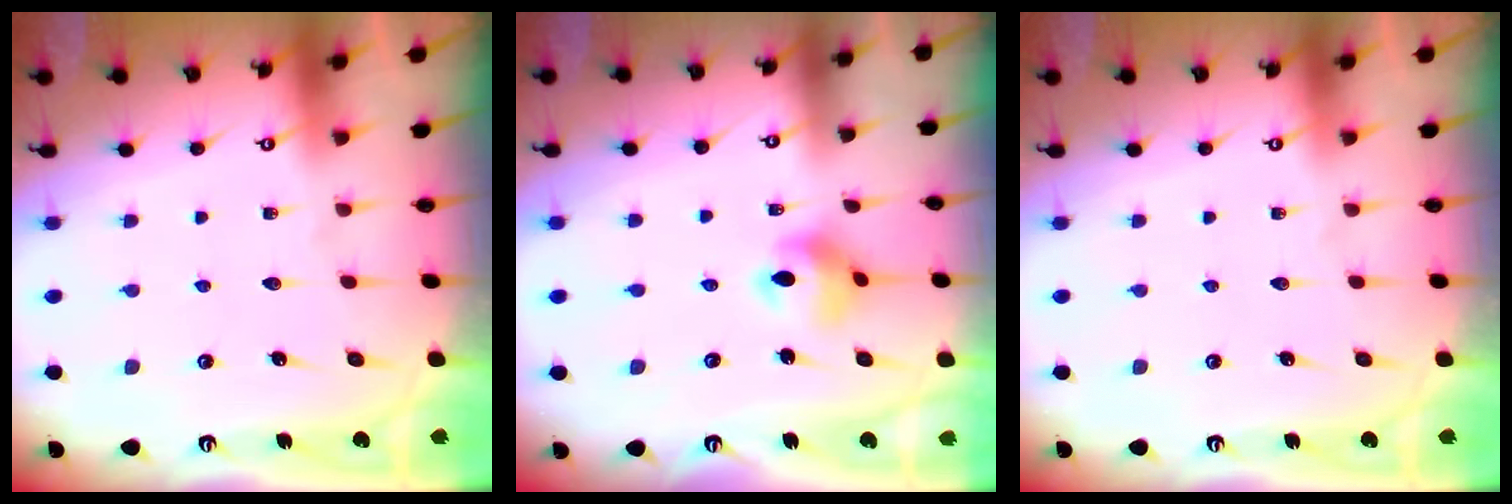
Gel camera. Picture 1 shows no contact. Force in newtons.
{"total": 7.3, "press": 7.3, "slide": 0.5}
{"total": 0.0}